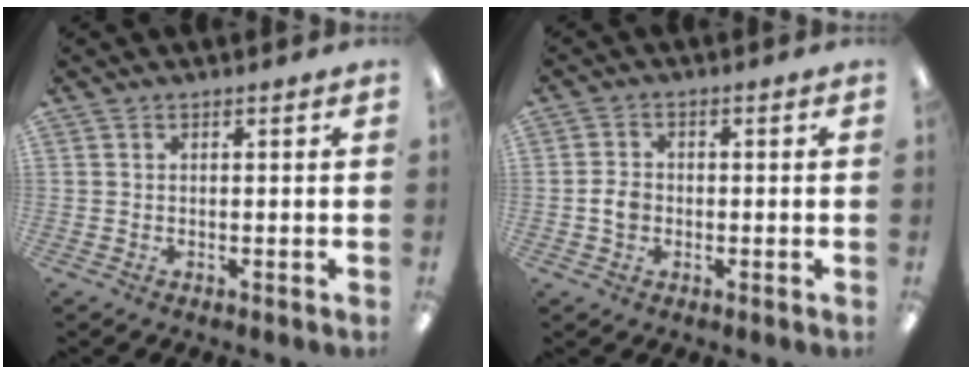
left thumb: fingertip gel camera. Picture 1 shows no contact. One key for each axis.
{"total": 3.8, "fx": -0.6, "fy": 3.0, "fz": 2.4, "tx": -0.041, "ty": 0.008, "tz": -0.012}